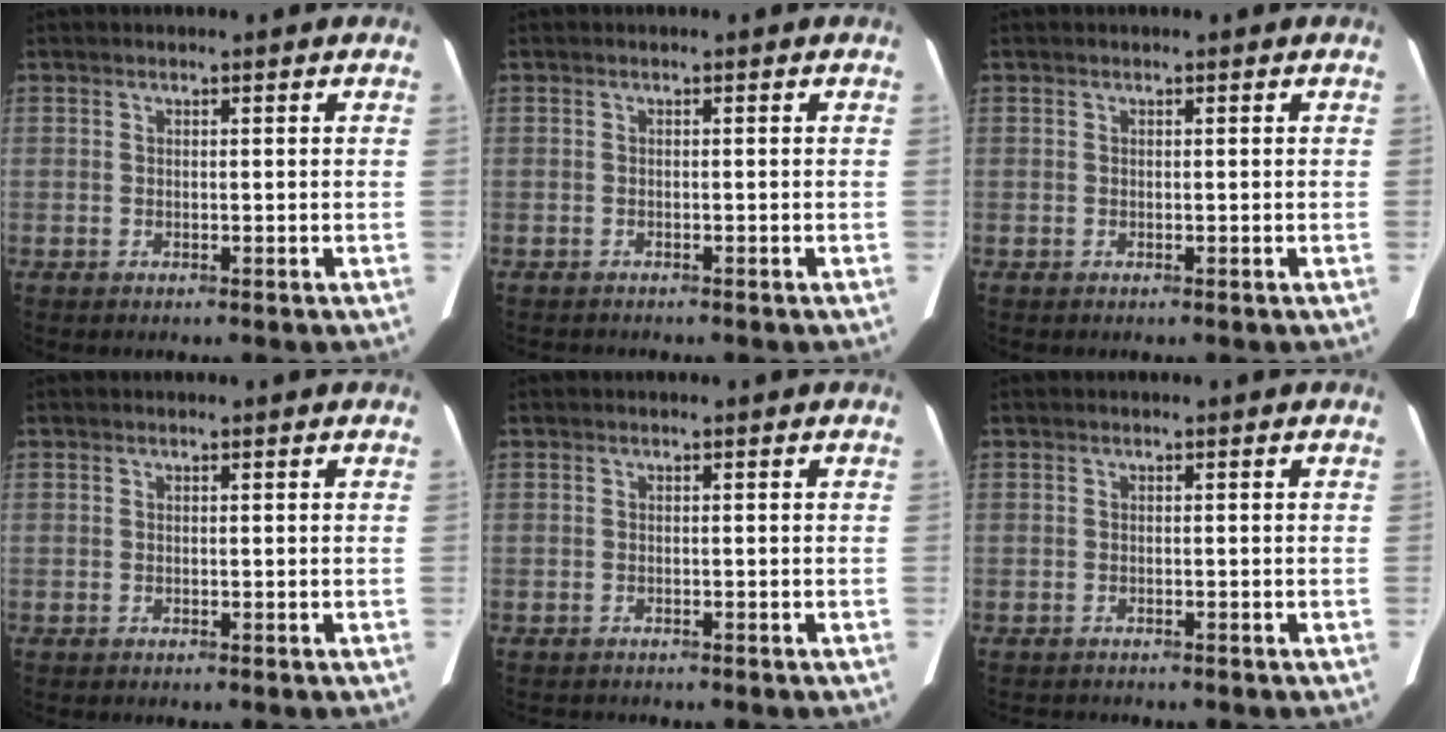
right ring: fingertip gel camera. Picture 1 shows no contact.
{"total": 1.6, "force": [-1.5, 0.4, 0.4], "torque": [-0.010, -0.004, -0.017]}
{"total": 0.0}
{"total": 0.0}
{"total": 2.2, "force": [-2.0, 0.7, 0.7], "torque": [-0.014, -0.005, -0.022]}
{"total": 2.6, "force": [-2.4, 0.7, 0.8], "torque": [-0.014, -0.007, -0.028]}